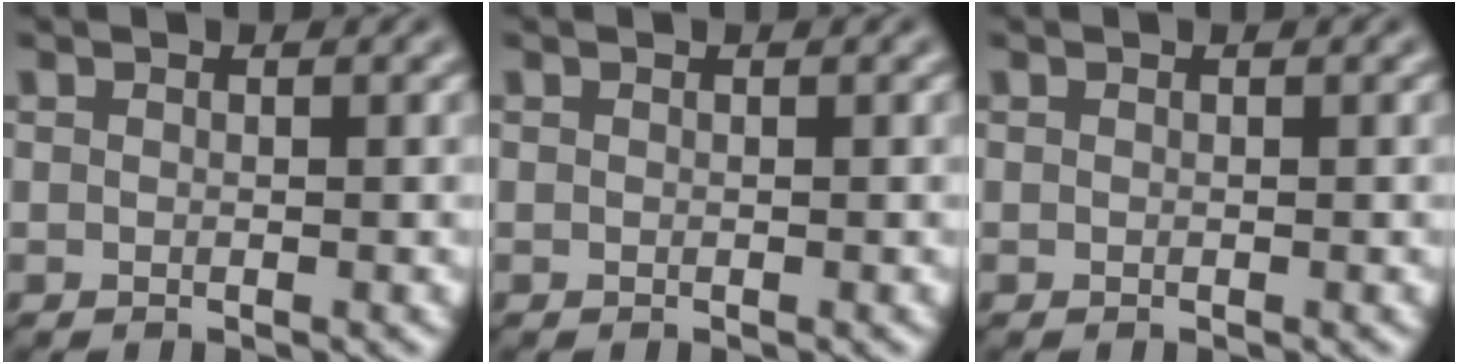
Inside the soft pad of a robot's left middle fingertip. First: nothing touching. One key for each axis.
{"total": 0.0}
{"total": 0.0}